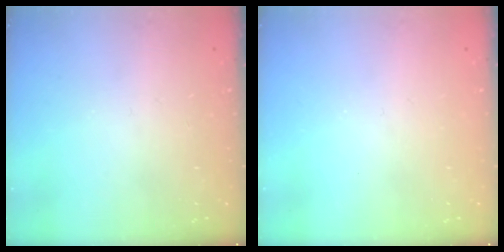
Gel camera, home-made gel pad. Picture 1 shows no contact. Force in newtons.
{"total": 0.0}